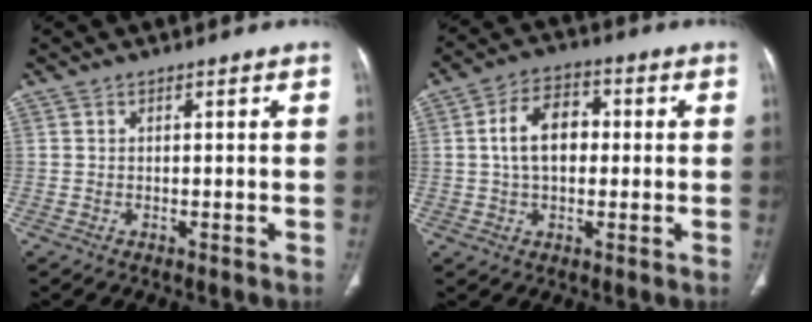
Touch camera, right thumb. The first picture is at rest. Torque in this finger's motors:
{"motor_torque": [0.56, 1.08, 1.00, 0.02, 0.30]}